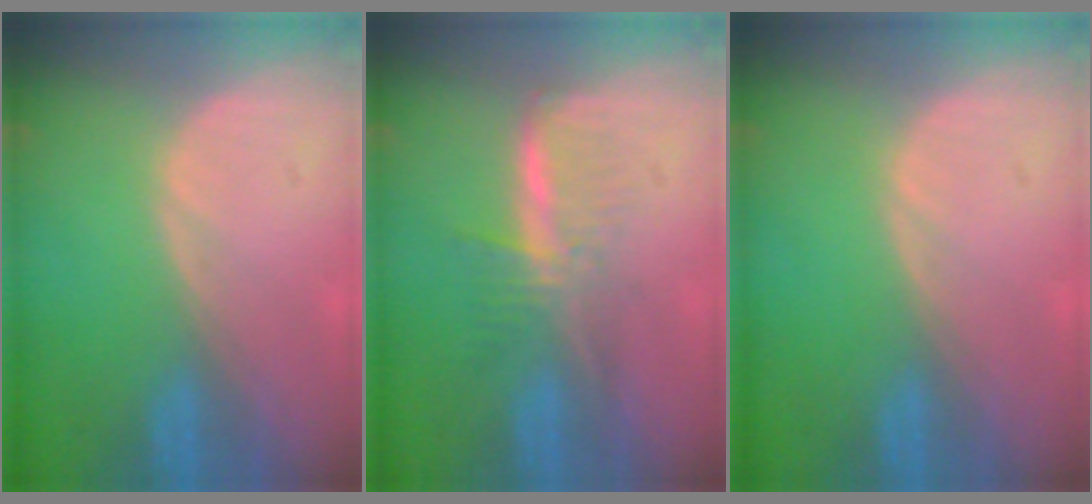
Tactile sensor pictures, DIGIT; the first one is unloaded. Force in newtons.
{"total": 5.8, "press": 5.2, "slide": 2.7}
{"total": 0.0}